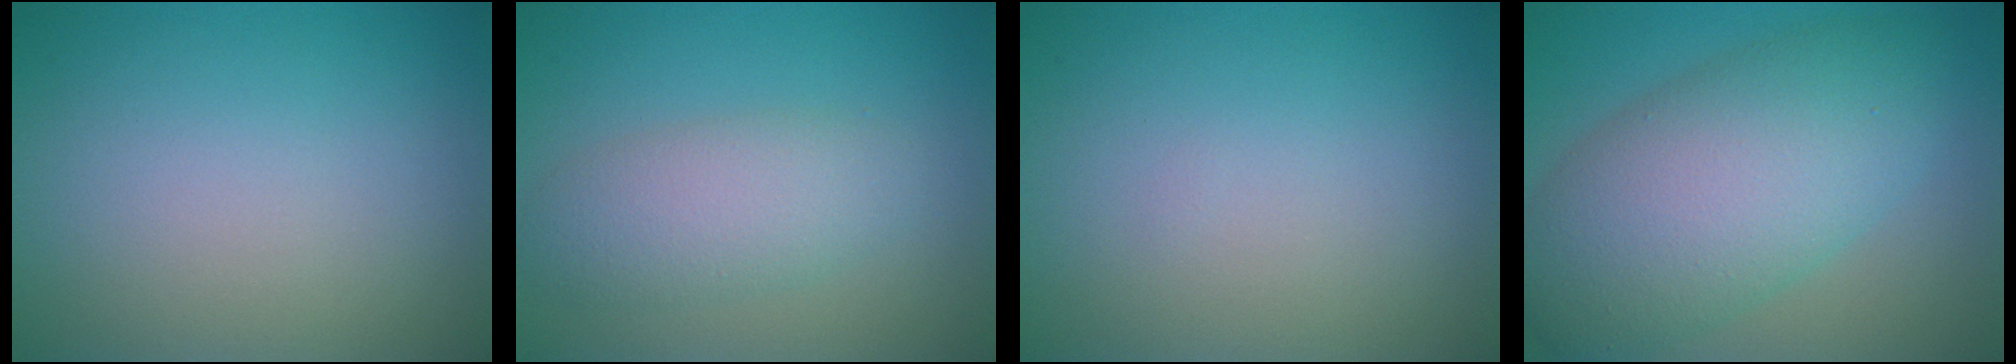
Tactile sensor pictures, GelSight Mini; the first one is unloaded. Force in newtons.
{"total": 3.8, "press": 3.8, "slide": 0.1}
{"total": 0.0}
{"total": 9.4, "press": 9.4, "slide": 0.2}